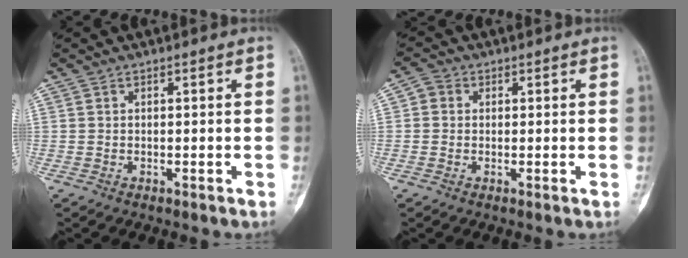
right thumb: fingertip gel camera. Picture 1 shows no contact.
{"total": 2.4, "force": [0.3, 2.2, 0.9], "torque": [-0.004, 0.005, 0.001]}